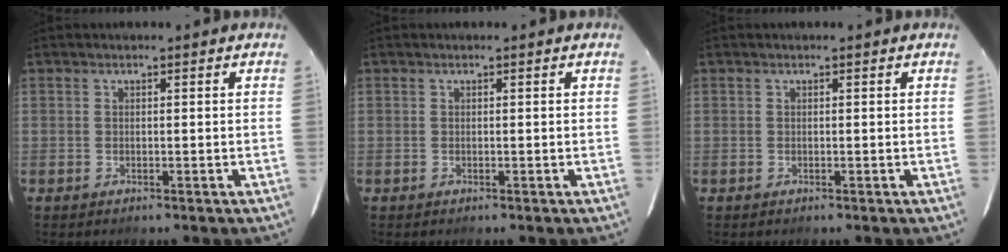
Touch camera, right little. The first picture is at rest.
{"total": 0.0}
{"total": 0.0}